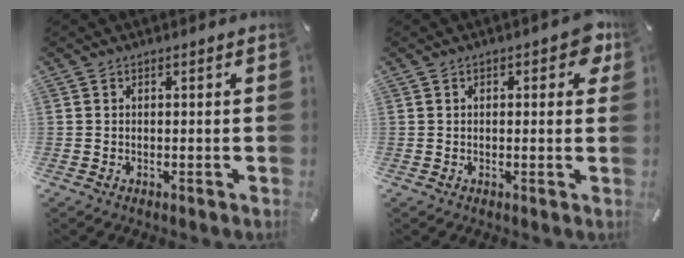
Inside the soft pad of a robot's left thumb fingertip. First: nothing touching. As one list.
[{"total": 4.6, "force": [1.6, 2.2, 3.7], "torque": [-0.044, -0.003, 0.020]}]